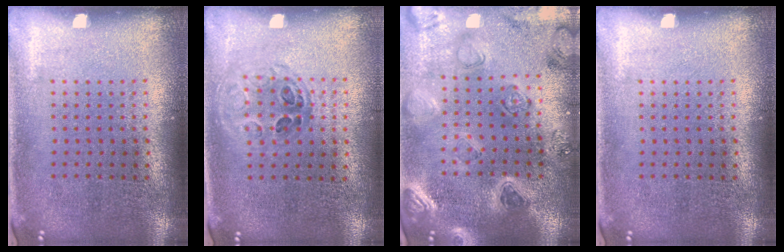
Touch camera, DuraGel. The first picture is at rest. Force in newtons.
{"total": 0.9, "press": 0.9, "slide": 0.2}
{"total": 2.2, "press": 2.2, "slide": 0.2}
{"total": 0.0}